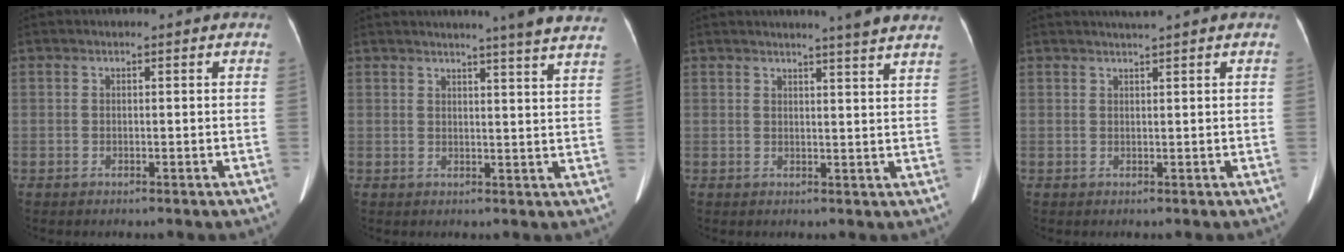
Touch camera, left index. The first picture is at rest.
{"total": 11.7, "force": [10.4, -1.2, 5.2], "torque": [-0.069, -0.027, 0.103]}
{"total": 7.0, "force": [6.2, -1.0, 3.1], "torque": [-0.041, -0.002, 0.058]}
{"total": 1.8, "force": [1.5, -0.6, 0.7], "torque": [-0.006, 0.005, 0.030]}